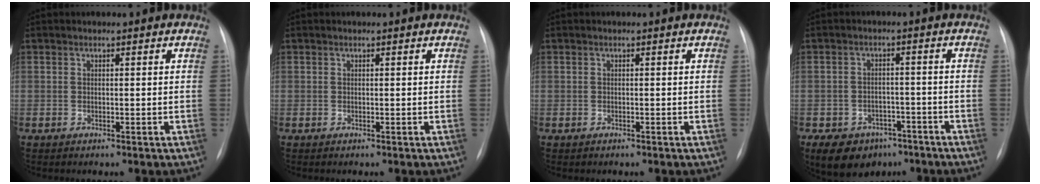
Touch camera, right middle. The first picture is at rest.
{"total": 0.0}
{"total": 0.0}
{"total": 10.6, "force": [-6.9, 7.2, 3.7], "torque": [-0.070, 0.007, -0.096]}